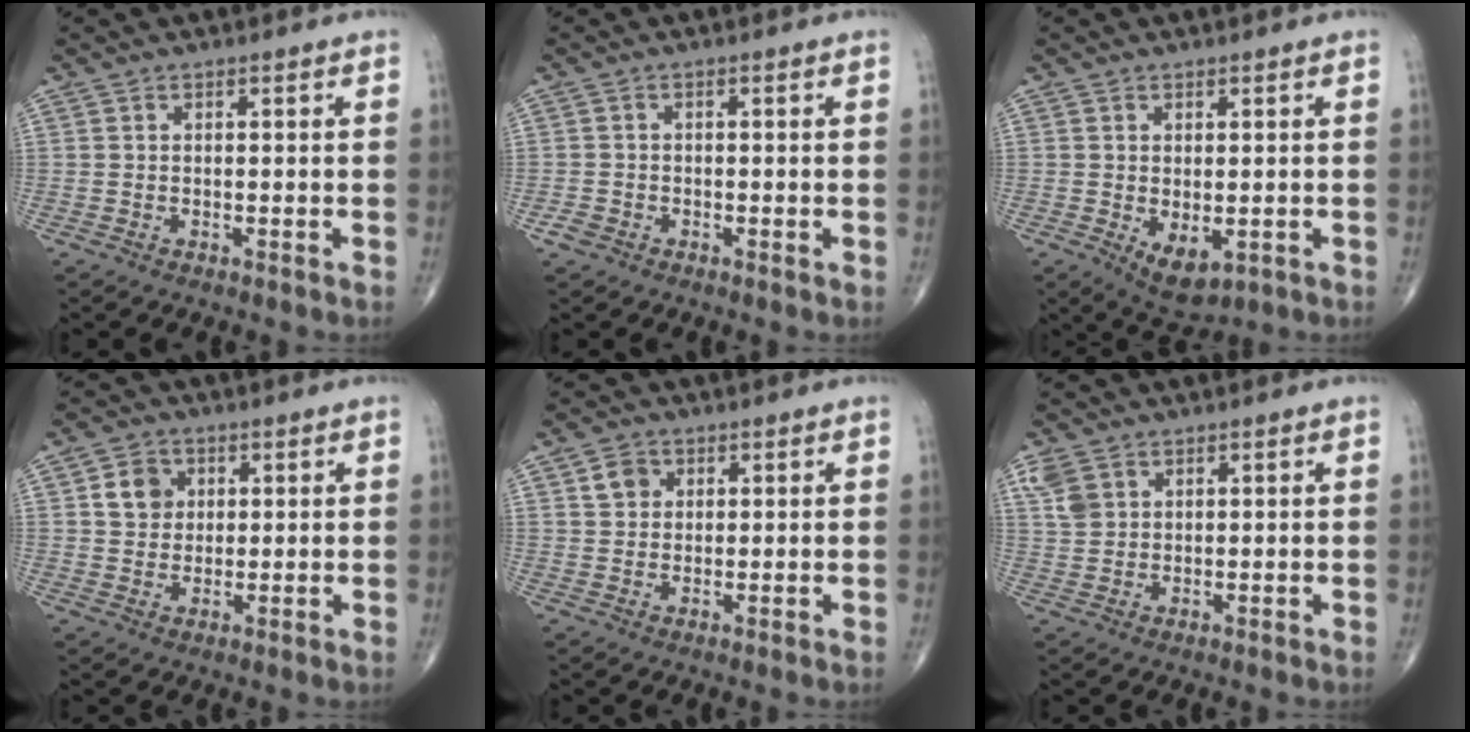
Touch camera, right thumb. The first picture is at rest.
{"total": 2.0, "force": [-1.0, 1.5, 0.8], "torque": [-0.013, 0.001, -0.020]}
{"total": 5.9, "force": [-1.2, 3.2, 4.8], "torque": [-0.067, -0.010, -0.004]}
{"total": 5.4, "force": [1.5, 4.7, 2.3], "torque": [-0.015, -0.002, 0.023]}
{"total": 3.7, "force": [1.3, 3.1, 1.4], "torque": [-0.009, -0.003, 0.022]}
{"total": 4.4, "force": [2.0, 3.3, 2.2], "torque": [-0.038, -0.001, 0.048]}